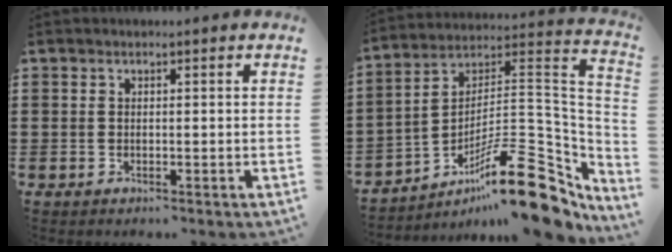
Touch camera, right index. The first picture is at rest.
{"total": 18.3, "force": [-11.0, 5.0, 13.7], "torque": [-0.199, 0.038, -0.187]}